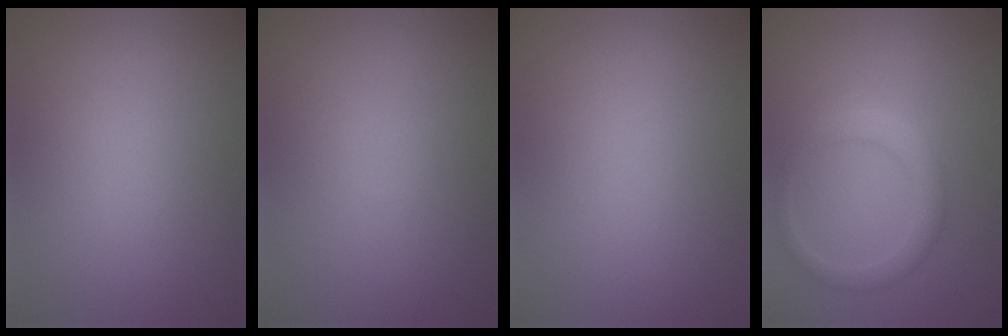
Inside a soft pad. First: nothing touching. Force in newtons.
{"total": 0.0}
{"total": 0.0}
{"total": 2.5, "press": 2.5, "slide": 0.1}